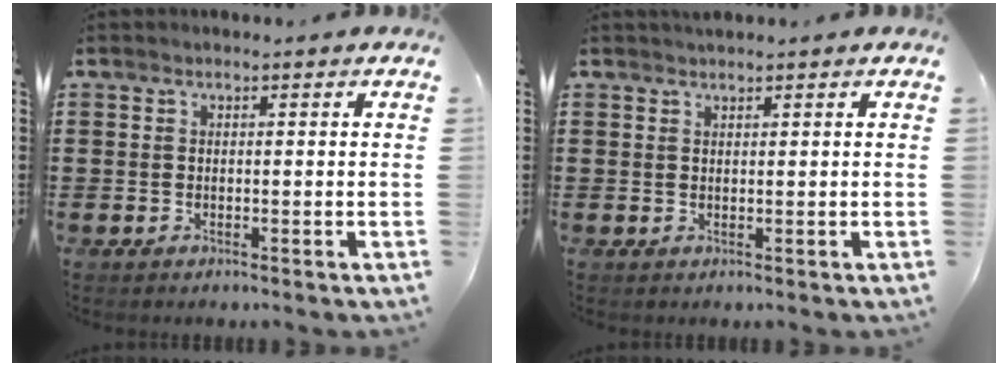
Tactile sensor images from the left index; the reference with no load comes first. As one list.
[{"total": 0.9, "force": [0.9, 0.1, 0.2], "torque": [-0.005, 0.000, 0.017]}]